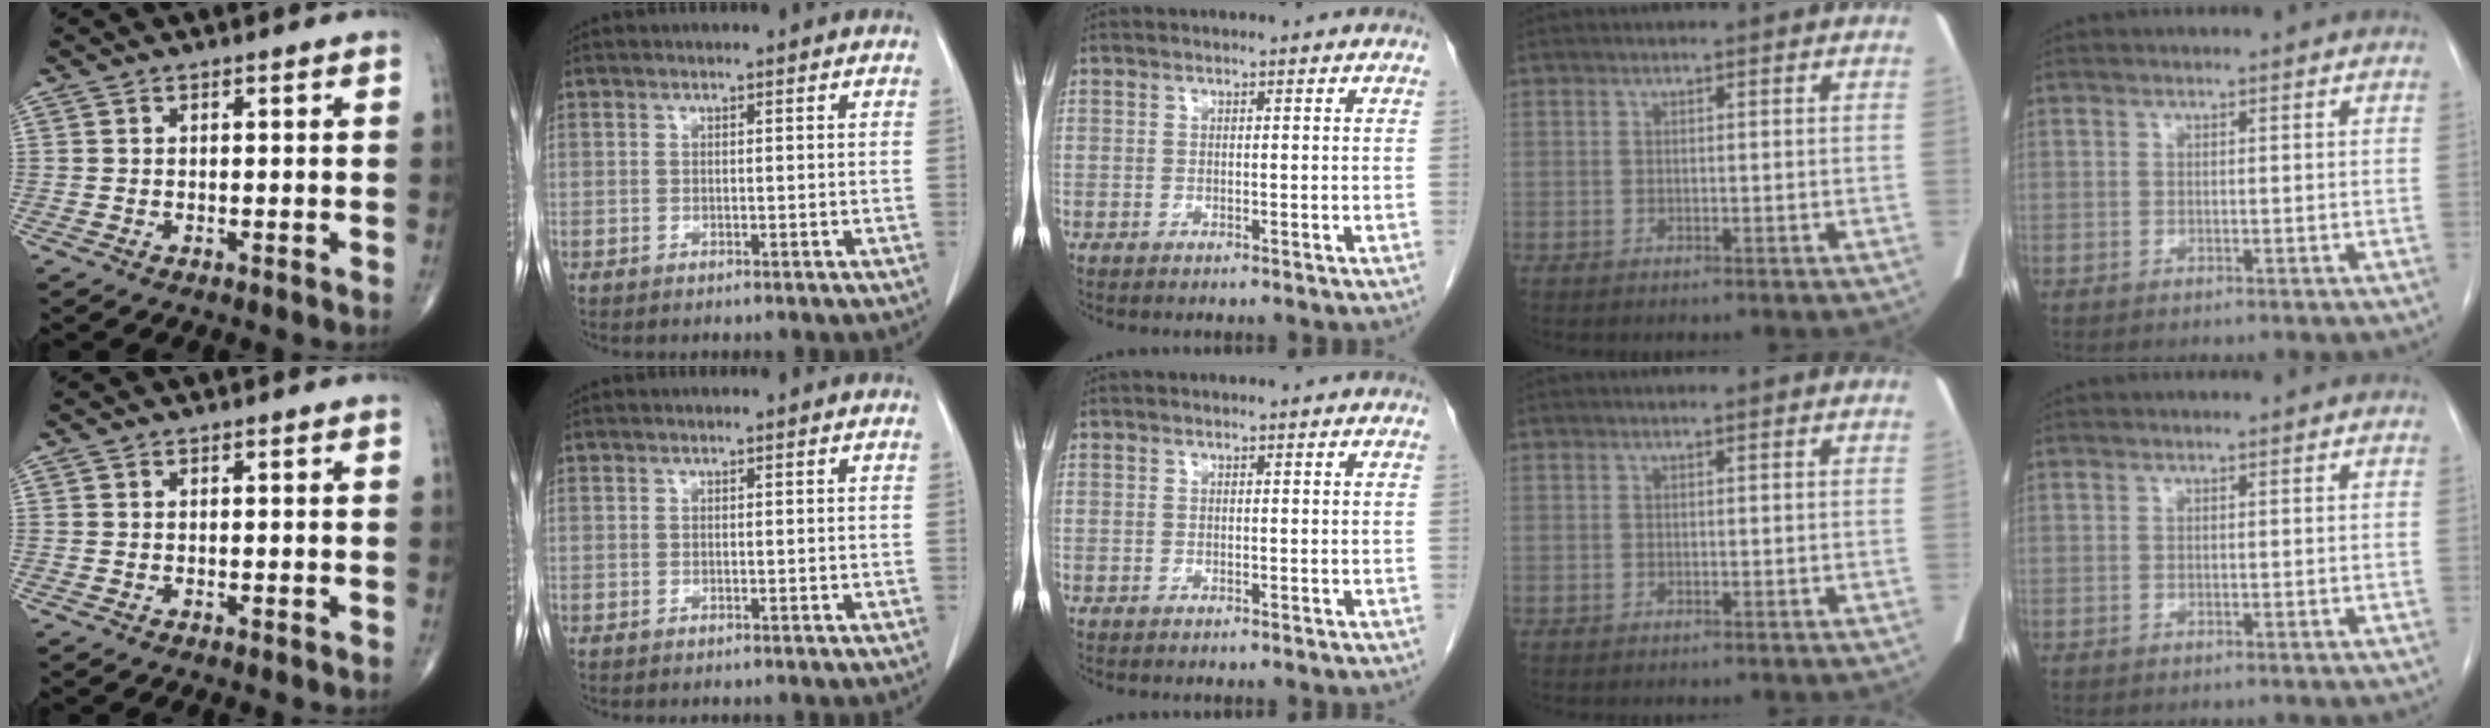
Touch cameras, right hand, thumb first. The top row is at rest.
{}